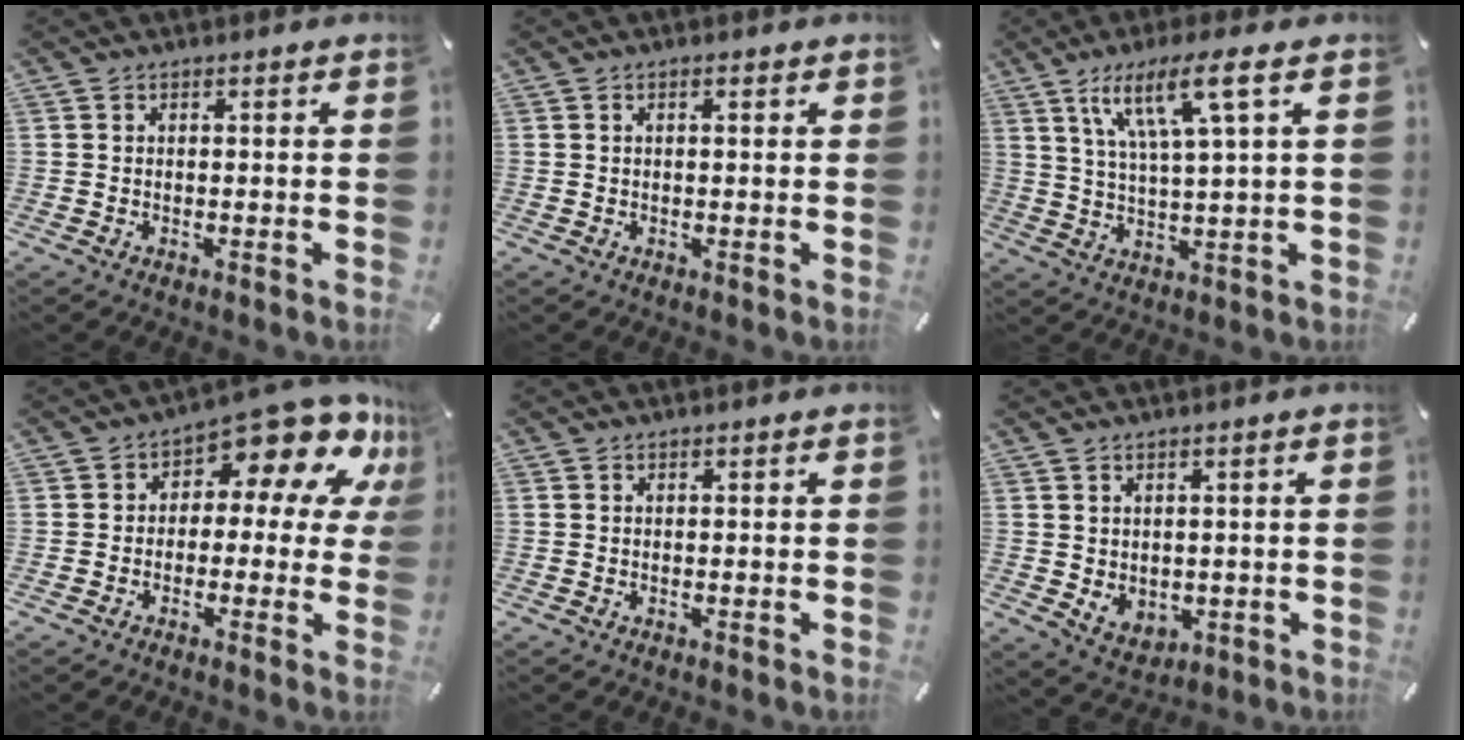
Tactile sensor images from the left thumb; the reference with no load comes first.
{"total": 1.0, "force": [0.3, 0.4, 0.9], "torque": [-0.010, 0.000, 0.002]}
{"total": 11.7, "force": [5.9, 1.4, 10.0], "torque": [-0.198, -0.004, 0.099]}
{"total": 12.5, "force": [7.3, 5.3, 8.6], "torque": [-0.117, -0.067, 0.122]}
{"total": 0.0}
{"total": 4.0, "force": [1.6, 3.6, 0.8], "torque": [0.001, -0.015, 0.031]}